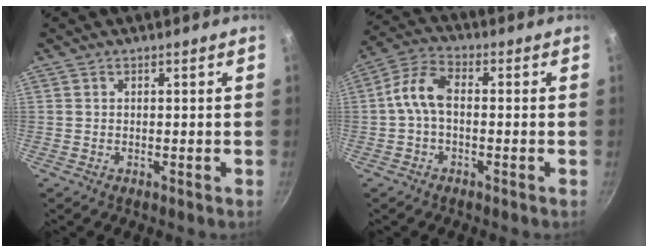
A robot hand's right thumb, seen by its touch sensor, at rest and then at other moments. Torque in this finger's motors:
{"motor_torque": [1.24, 1.23, 0.70, -0.62, 0.42]}